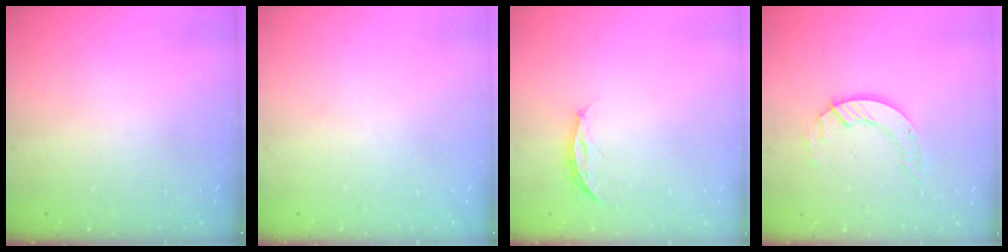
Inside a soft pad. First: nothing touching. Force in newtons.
{"total": 0.0}
{"total": 3.8, "press": 3.8, "slide": 0.5}
{"total": 6.1, "press": 6.1, "slide": 0.5}